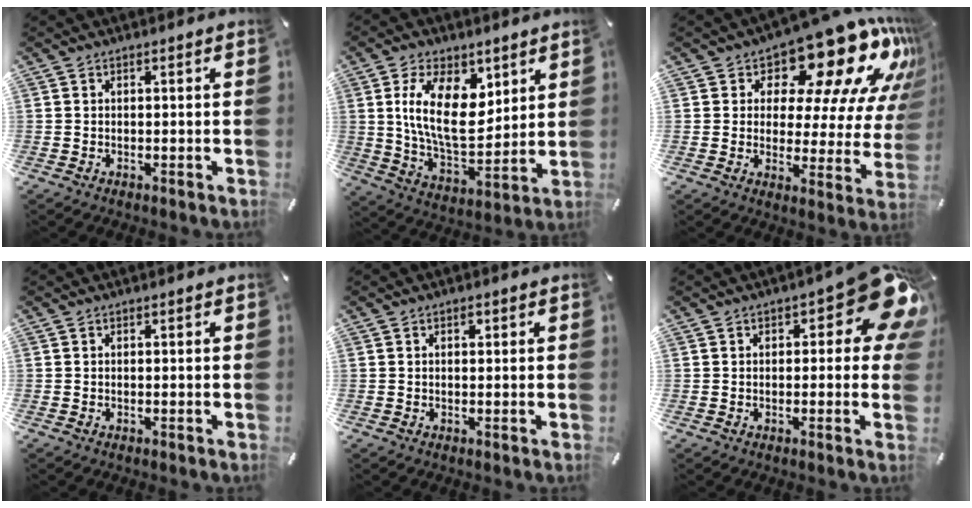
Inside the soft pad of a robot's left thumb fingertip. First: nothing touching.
{"total": 16.0, "force": [5.5, 9.3, 11.8], "torque": [-0.236, -0.016, 0.095]}
{"total": 18.8, "force": [13.3, 7.6, 10.9], "torque": [-0.152, -0.110, 0.217]}
{"total": 0.0}
{"total": 0.9, "force": [0.3, 0.6, 0.6], "torque": [-0.013, 0.004, 0.005]}
{"total": 11.5, "force": [4.7, 4.7, 9.4], "torque": [-0.109, -0.036, 0.078]}